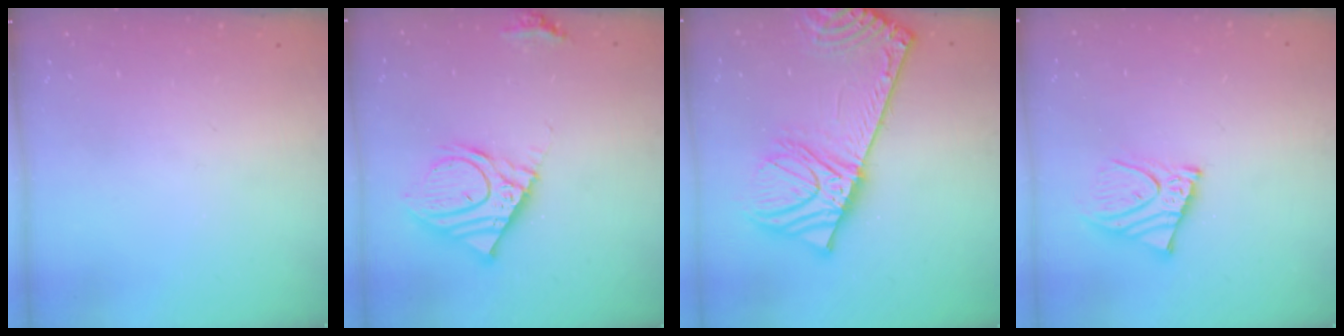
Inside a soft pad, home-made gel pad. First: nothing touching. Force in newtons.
{"total": 14.3, "press": 14.1, "slide": 2.5}
{"total": 18.3, "press": 17.9, "slide": 3.8}
{"total": 8.6, "press": 8.5, "slide": 0.9}